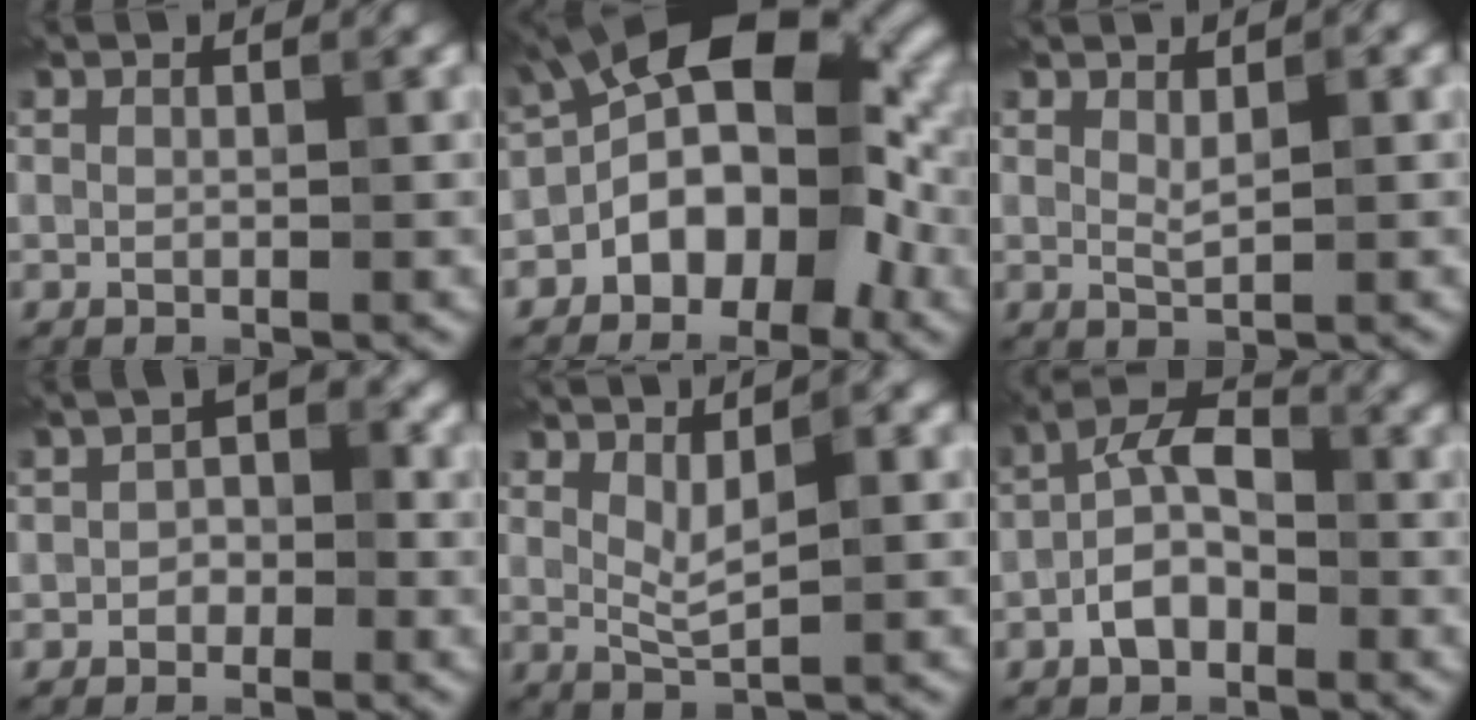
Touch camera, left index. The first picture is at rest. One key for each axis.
{"total": 10.4, "fx": -2.5, "fy": 6.7, "fz": 7.6, "tx": -0.073, "ty": 0.020, "tz": -0.056}
{"total": 0.9, "fx": 0.2, "fy": 0.1, "fz": 0.9, "tx": -0.019, "ty": -0.002, "tz": 0.013}
{"total": 2.2, "fx": -1.1, "fy": 1.7, "fz": 0.8, "tx": -0.004, "ty": 0.005, "tz": -0.019}
{"total": 2.5, "fx": 0.6, "fy": 0.7, "fz": 2.3, "tx": -0.049, "ty": -0.002, "tz": 0.021}
{"total": 4.0, "fx": -2.5, "fy": 2.0, "fz": 2.4, "tx": -0.045, "ty": 0.016, "tz": -0.047}